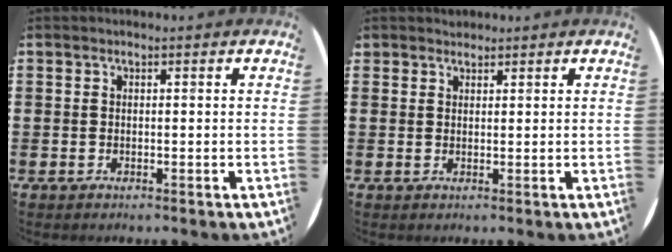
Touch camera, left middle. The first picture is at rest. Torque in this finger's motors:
{"motor_torque": [-0.03, 0.06, -0.03, -0.01]}